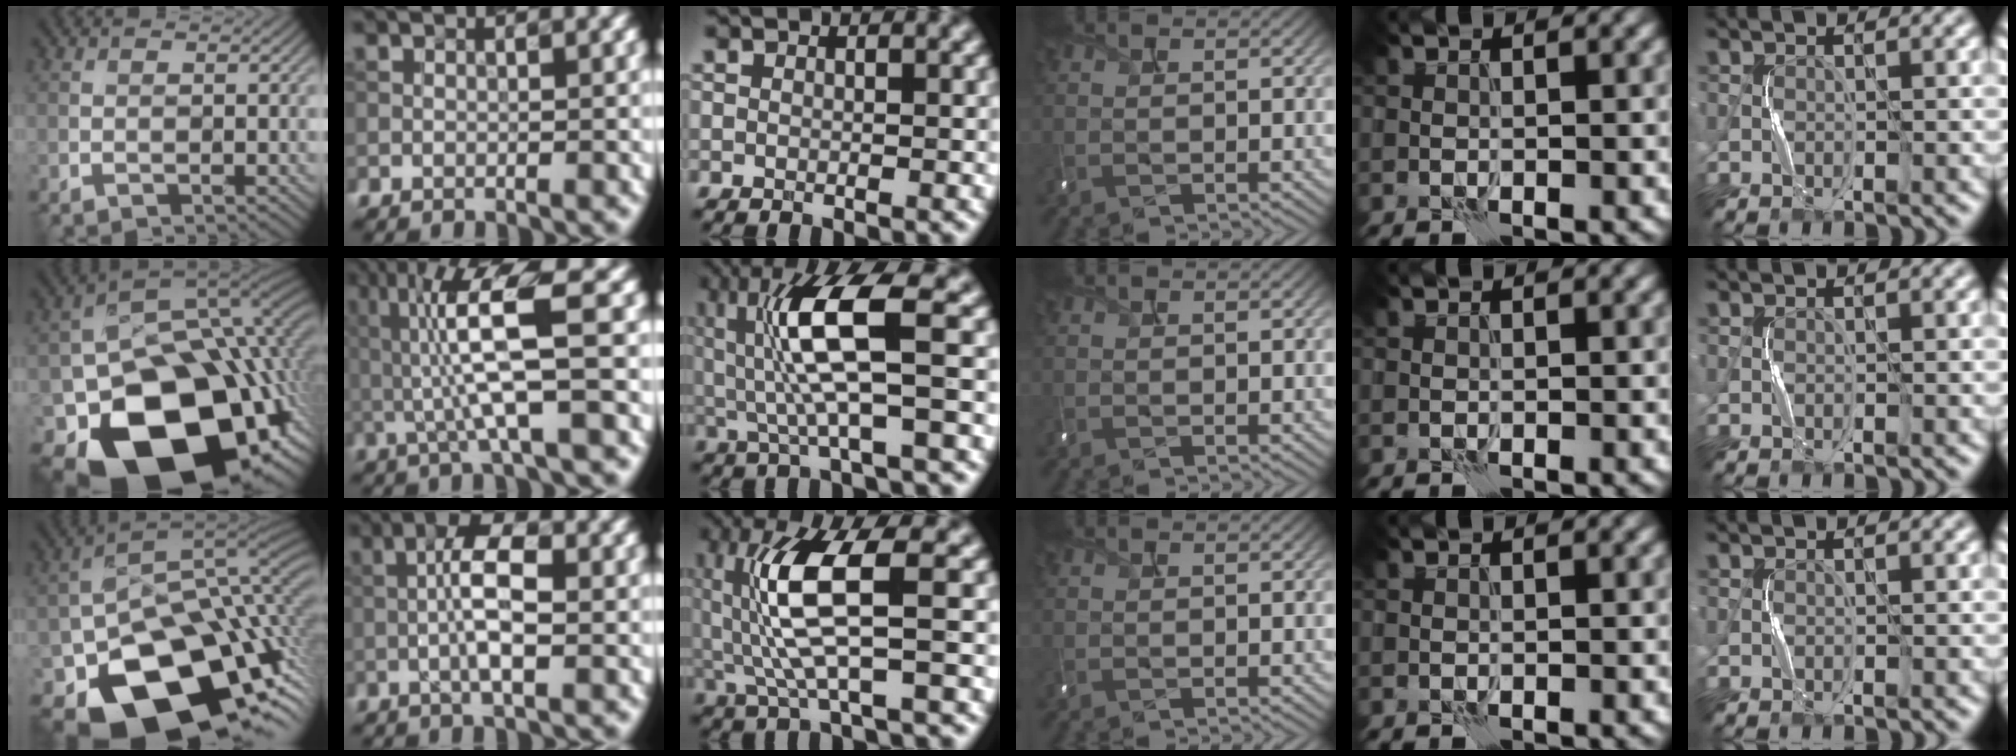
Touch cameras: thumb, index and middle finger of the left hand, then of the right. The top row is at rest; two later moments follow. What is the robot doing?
{"motion": "shake", "object": "tambourine"}